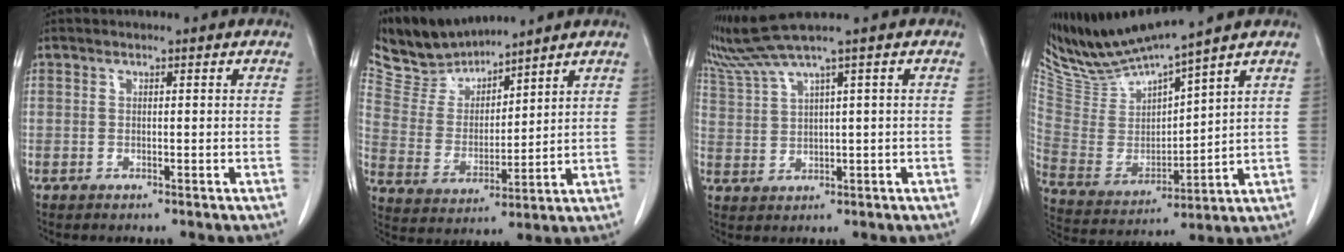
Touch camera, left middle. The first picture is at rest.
{"total": 8.7, "force": [8.6, 1.4, 0.8], "torque": [-0.034, 0.006, 0.188]}
{"total": 4.3, "force": [3.5, -1.9, 1.6], "torque": [-0.050, 0.004, 0.086]}
{"total": 13.3, "force": [12.2, -0.6, 5.4], "torque": [-0.114, -0.011, 0.246]}